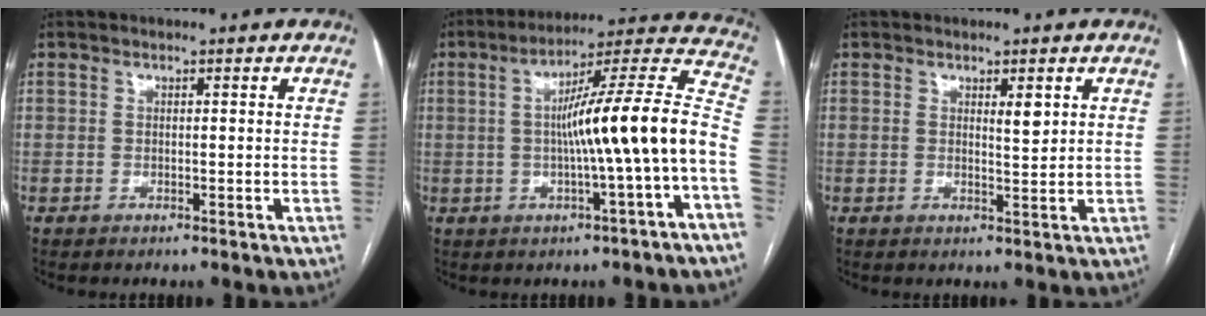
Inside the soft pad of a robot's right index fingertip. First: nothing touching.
{"total": 16.4, "force": [-2.1, -0.5, 16.2], "torque": [-0.234, 0.030, -0.036]}
{"total": 2.2, "force": [1.1, 0.5, 1.8], "torque": [-0.031, -0.007, 0.019]}